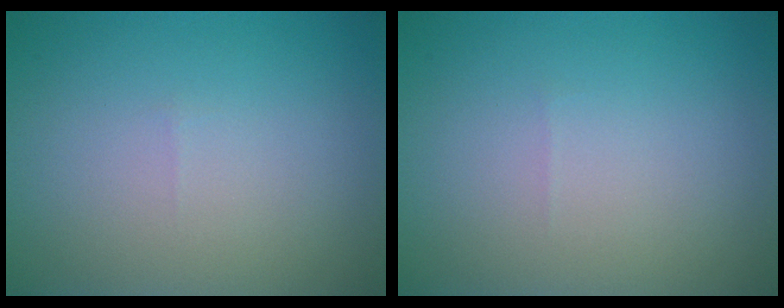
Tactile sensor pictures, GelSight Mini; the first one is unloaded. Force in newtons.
{"total": 0.0}